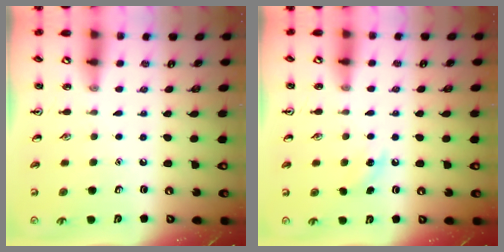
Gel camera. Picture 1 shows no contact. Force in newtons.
{"total": 4.8, "press": 4.5, "slide": 1.6}